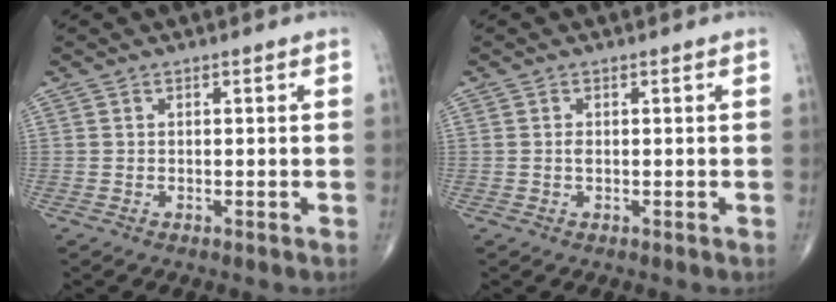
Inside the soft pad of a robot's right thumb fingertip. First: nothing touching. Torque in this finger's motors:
{"motor_torque": [-0.07, 0.17, -0.09, -0.14, -0.06]}